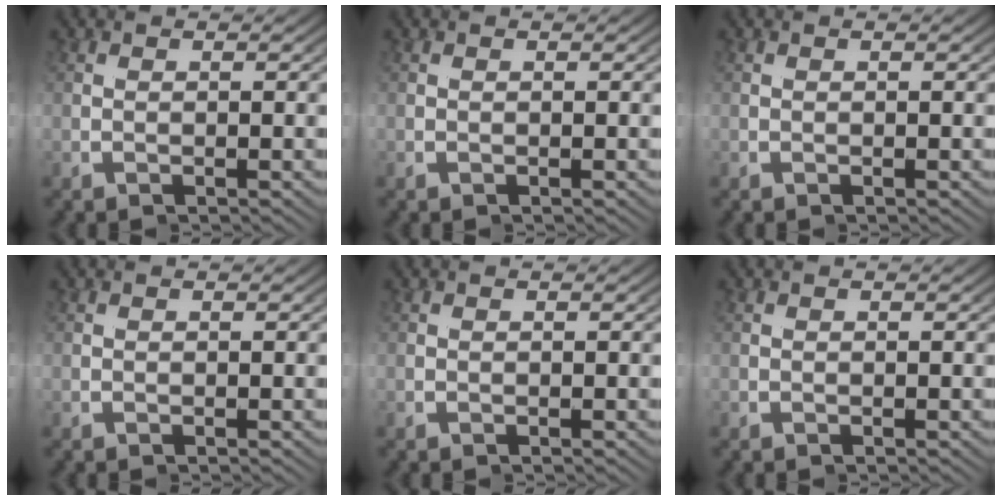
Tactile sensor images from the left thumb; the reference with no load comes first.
{"total": 0.0}
{"total": 0.0}
{"total": 0.0}
{"total": 0.0}
{"total": 0.0}